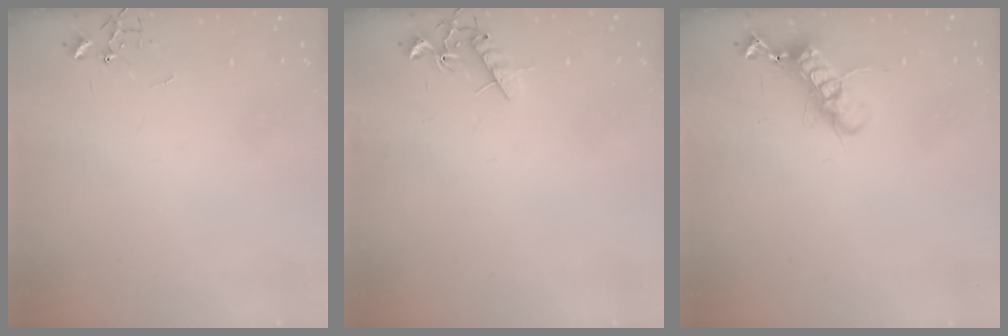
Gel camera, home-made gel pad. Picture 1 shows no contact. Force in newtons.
{"total": 8.0, "press": 8.0, "slide": 0.4}
{"total": 12.7, "press": 12.6, "slide": 1.1}